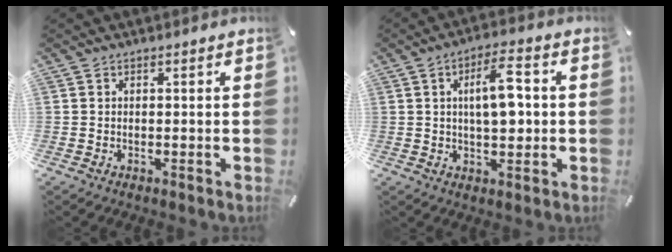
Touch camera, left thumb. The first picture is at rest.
{"total": 10.1, "force": [1.0, 4.5, 9.0], "torque": [-0.146, 0.004, 0.013]}